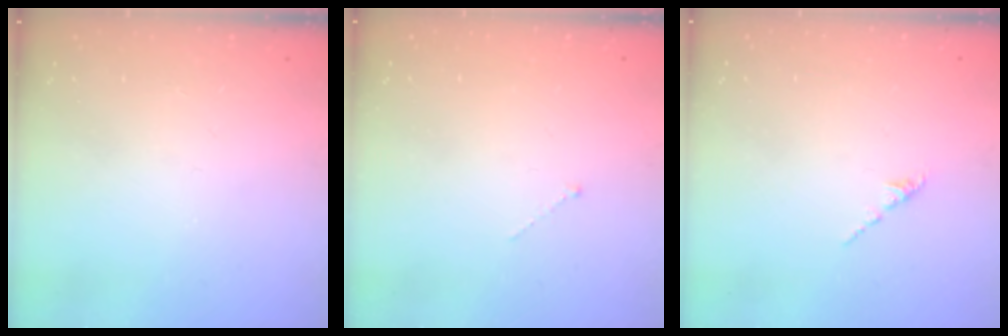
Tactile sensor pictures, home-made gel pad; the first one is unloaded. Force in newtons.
{"total": 0.0}
{"total": 1.6, "press": 1.5, "slide": 0.6}